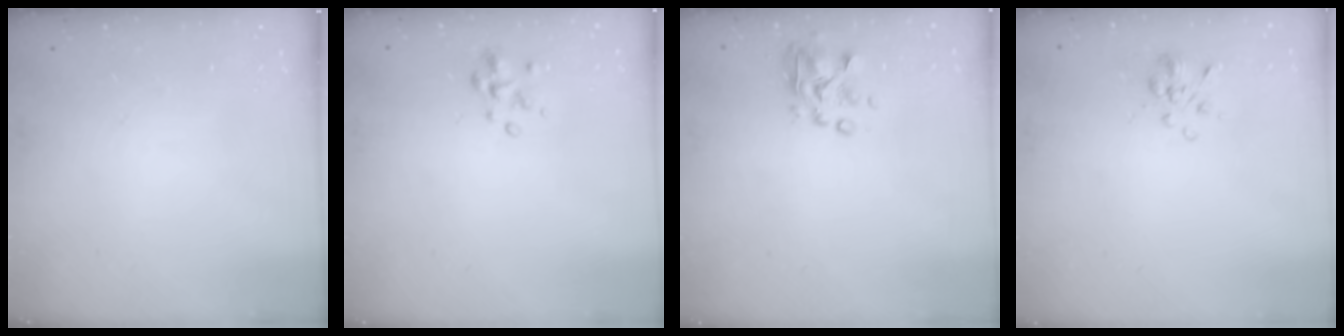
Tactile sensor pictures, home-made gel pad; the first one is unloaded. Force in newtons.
{"total": 2.0, "press": 1.9, "slide": 0.6}
{"total": 4.5, "press": 4.4, "slide": 0.6}
{"total": 2.8, "press": 2.6, "slide": 1.2}